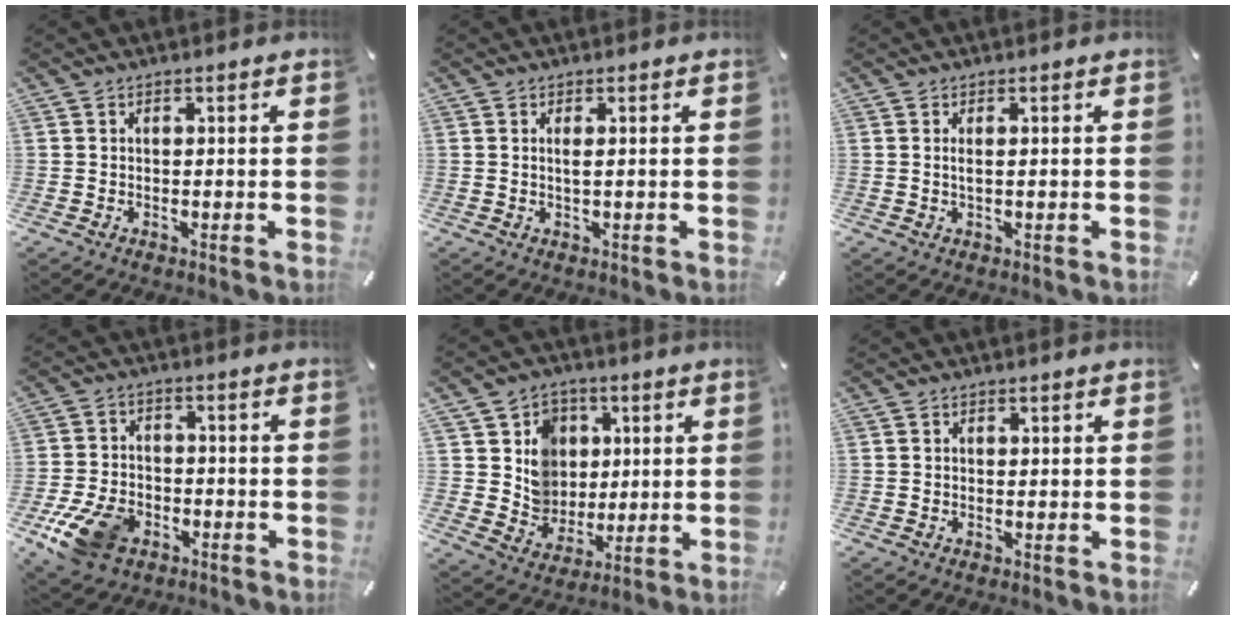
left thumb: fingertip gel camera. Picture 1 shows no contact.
{"total": 1.3, "force": [0.2, 0.1, 1.3], "torque": [-0.026, -0.003, 0.003]}
{"total": 1.4, "force": [0.2, 0.2, 1.4], "torque": [-0.028, -0.003, 0.003]}
{"total": 11.4, "force": [-5.7, 7.7, 6.1], "torque": [-0.136, 0.026, -0.102]}
{"total": 10.9, "force": [2.8, 10.3, 2.2], "torque": [-0.046, -0.023, 0.061]}
{"total": 0.7, "force": [0.1, 0.6, 0.1], "torque": [-0.001, 0.005, 0.000]}